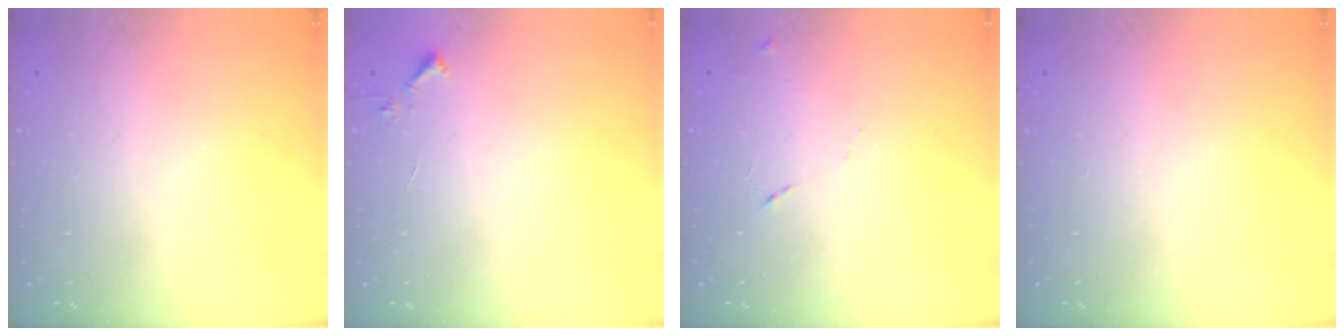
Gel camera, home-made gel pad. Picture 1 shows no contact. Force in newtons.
{"total": 3.8, "press": 3.8, "slide": 0.5}
{"total": 4.7, "press": 4.7, "slide": 0.6}
{"total": 0.0}